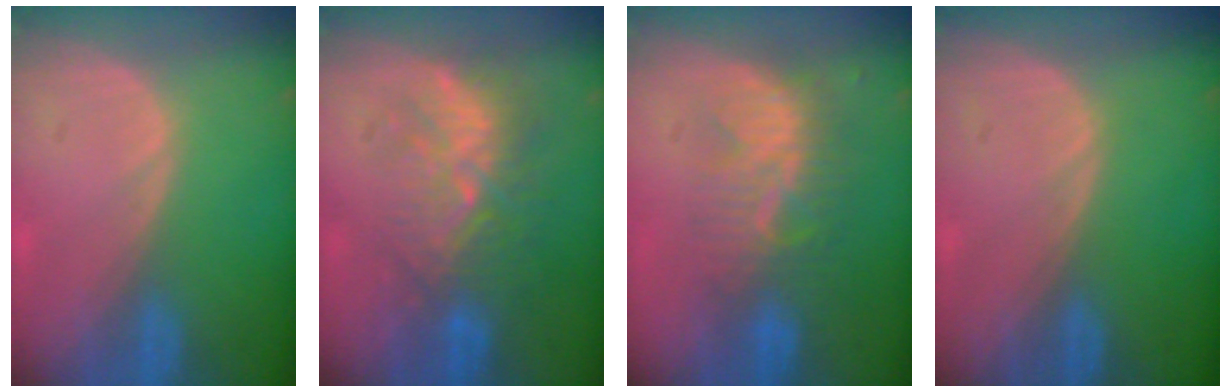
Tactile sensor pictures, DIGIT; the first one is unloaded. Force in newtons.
{"total": 9.0, "press": 8.5, "slide": 3.1}
{"total": 8.4, "press": 7.6, "slide": 3.6}
{"total": 0.0}